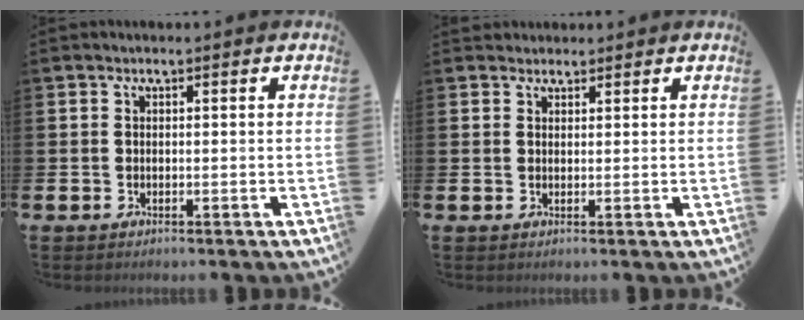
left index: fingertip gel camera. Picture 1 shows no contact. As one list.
[{"total": 1.7, "force": [1.6, 0.7, -0.2], "torque": [0.008, -0.001, 0.029]}]